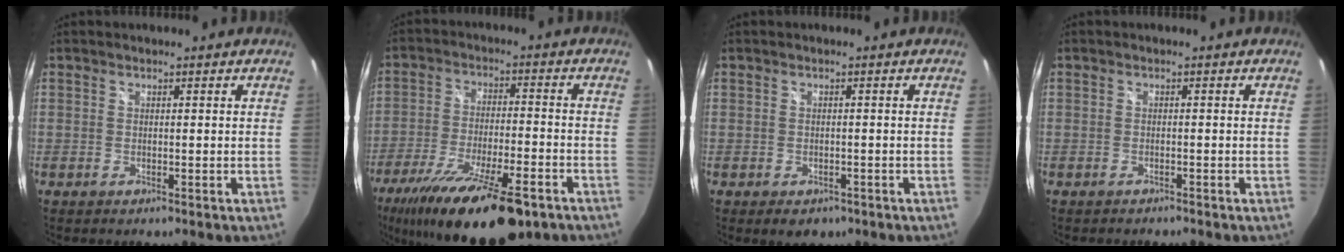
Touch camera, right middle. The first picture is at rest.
{"total": 21.5, "force": [-14.8, 5.8, 14.4], "torque": [-0.268, -0.048, -0.235]}
{"total": 3.4, "force": [-2.1, 2.1, 1.6], "torque": [-0.031, -0.012, -0.026]}
{"total": 1.2, "force": [-1.2, 0.3, 0.3], "torque": [-0.009, -0.003, -0.018]}